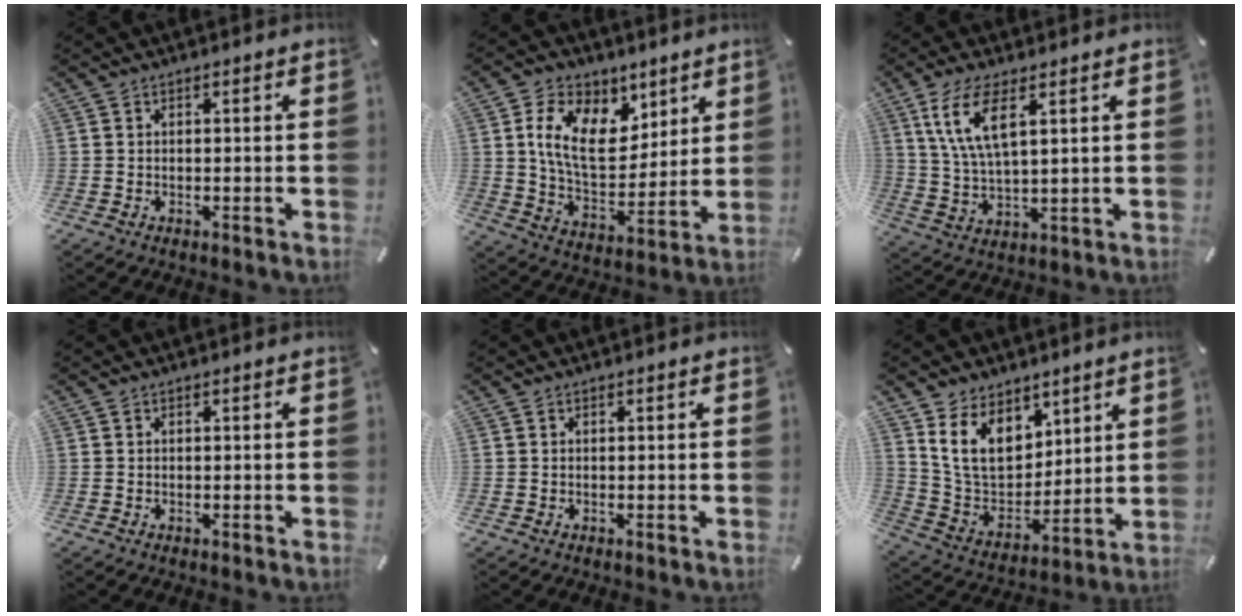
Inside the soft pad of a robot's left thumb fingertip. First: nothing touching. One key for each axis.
{"total": 15.0, "fx": 6.4, "fy": 9.9, "fz": 9.2, "tx": -0.167, "ty": -0.017, "tz": 0.120}
{"total": 10.4, "fx": 5.2, "fy": 3.3, "fz": 8.4, "tx": -0.194, "ty": -0.008, "tz": 0.090}
{"total": 0.0}
{"total": 0.0}
{"total": 13.7, "fx": 7.5, "fy": 9.7, "fz": 6.1, "tx": -0.132, "ty": -0.045, "tz": 0.148}